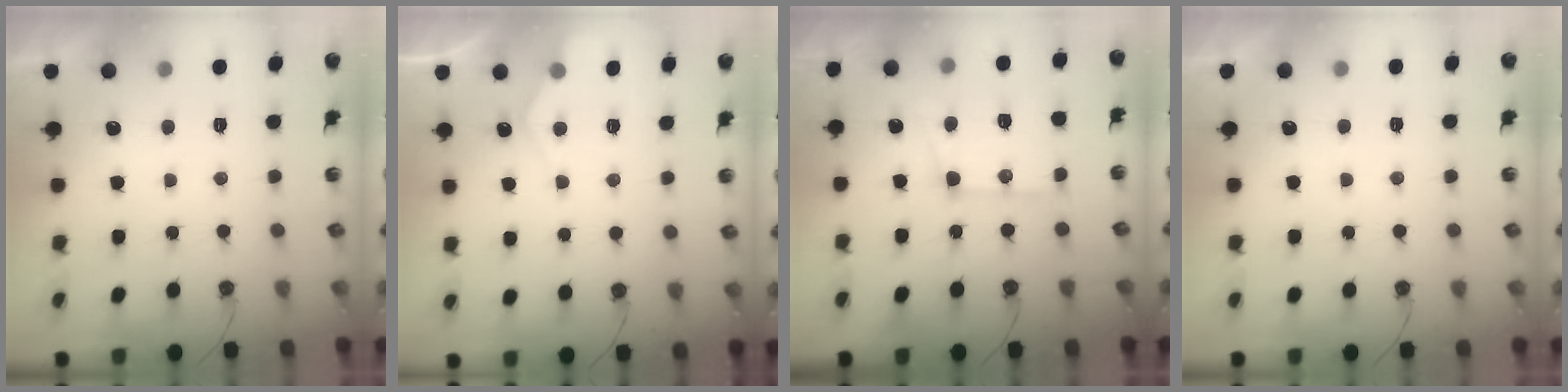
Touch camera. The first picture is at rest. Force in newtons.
{"total": 5.7, "press": 5.6, "slide": 0.6}
{"total": 14.7, "press": 14.7, "slide": 1.4}
{"total": 3.4, "press": 3.4, "slide": 0.4}